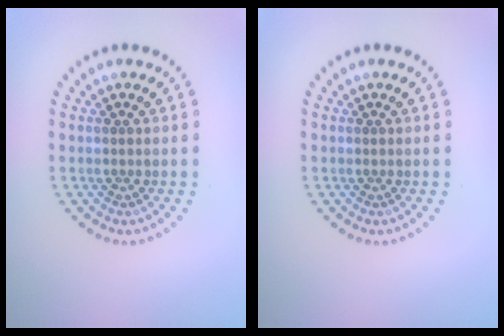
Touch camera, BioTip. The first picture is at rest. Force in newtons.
{"total": 0.0}